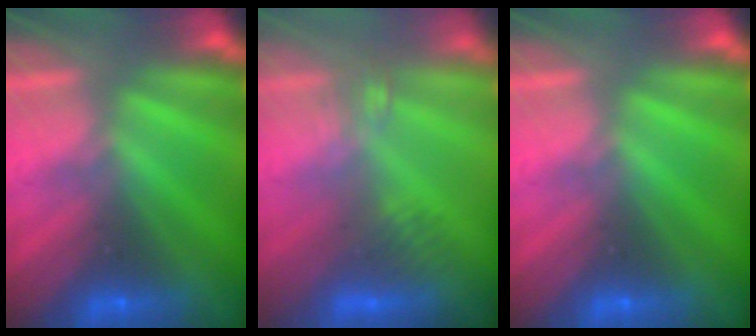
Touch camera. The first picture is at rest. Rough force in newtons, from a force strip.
{"total": 2.6}
{"total": 0.0}